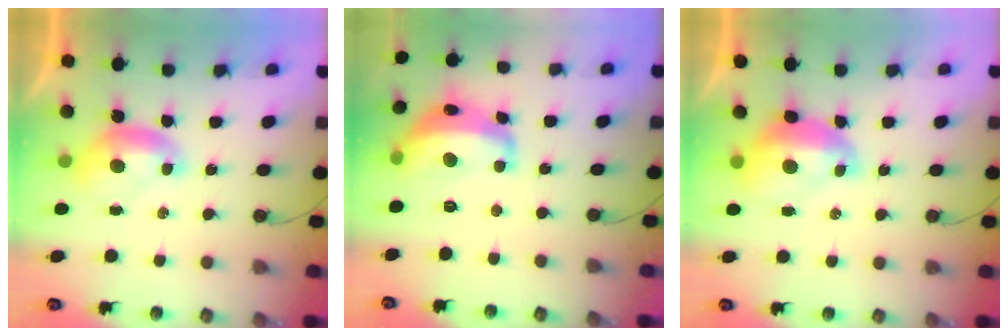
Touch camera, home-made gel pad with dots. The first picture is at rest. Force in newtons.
{"total": 9.8, "press": 9.8, "slide": 1.0}
{"total": 2.8, "press": 2.7, "slide": 0.7}